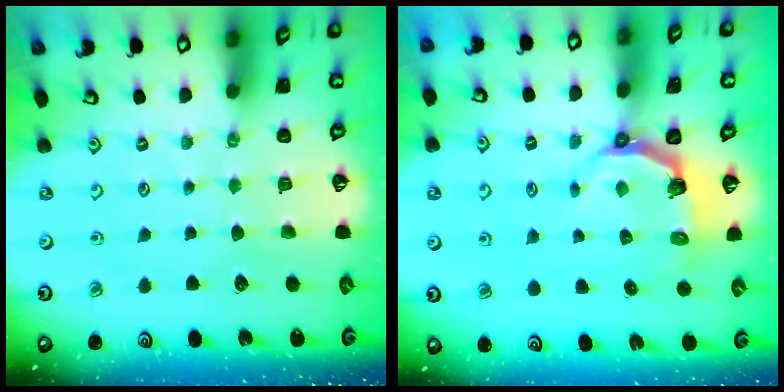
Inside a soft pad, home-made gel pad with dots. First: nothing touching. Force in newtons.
{"total": 4.6, "press": 3.0, "slide": 3.4}